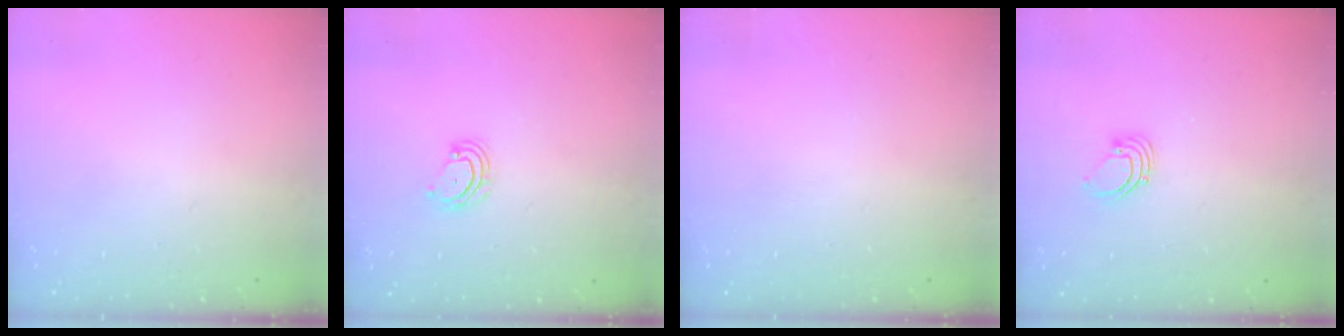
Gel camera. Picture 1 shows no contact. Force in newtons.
{"total": 5.6, "press": 5.5, "slide": 0.5}
{"total": 0.0}
{"total": 2.7, "press": 2.7, "slide": 0.1}